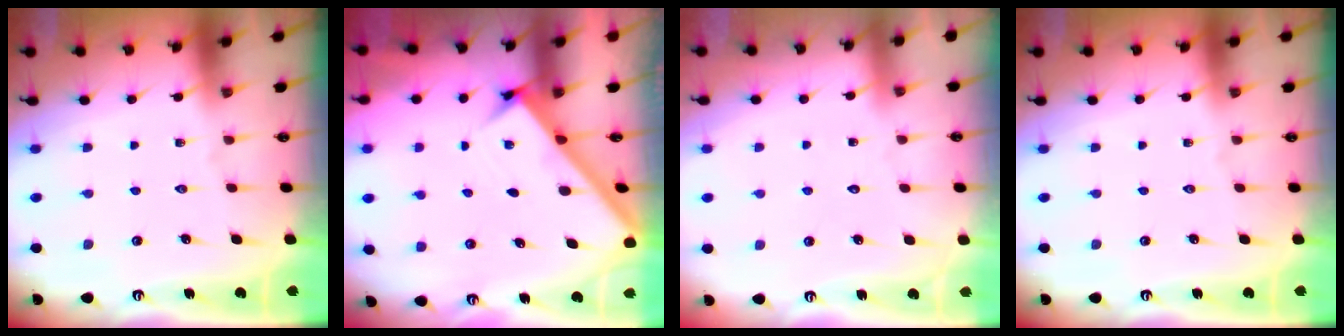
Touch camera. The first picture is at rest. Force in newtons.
{"total": 2.6, "press": 2.6, "slide": 0.3}
{"total": 3.3, "press": 3.3, "slide": 0.2}
{"total": 0.0}